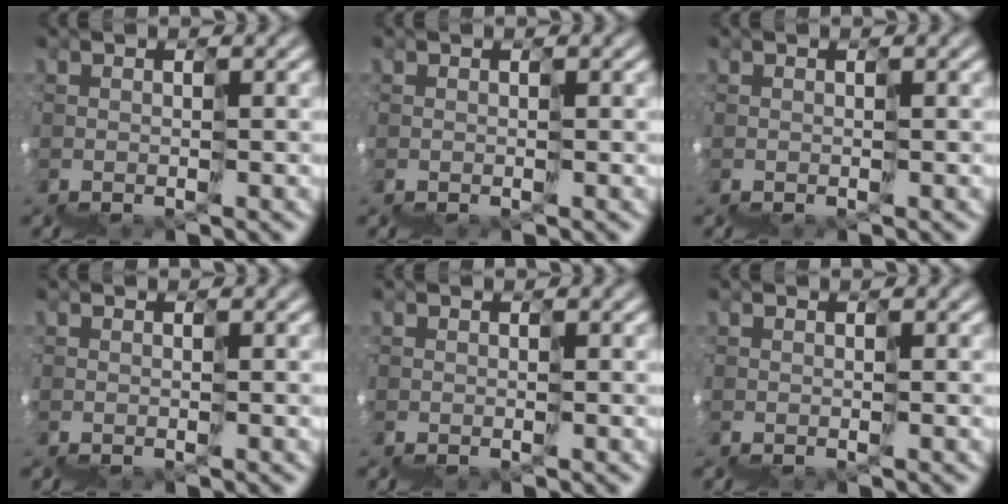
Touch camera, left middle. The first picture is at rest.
{"total": 0.0}
{"total": 0.0}
{"total": 0.0}
{"total": 0.0}
{"total": 0.0}